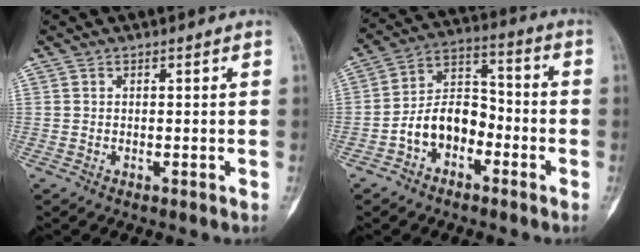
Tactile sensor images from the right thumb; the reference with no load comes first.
{"total": 10.4, "force": [-4.1, 7.1, 6.5], "torque": [-0.092, 0.052, -0.084]}